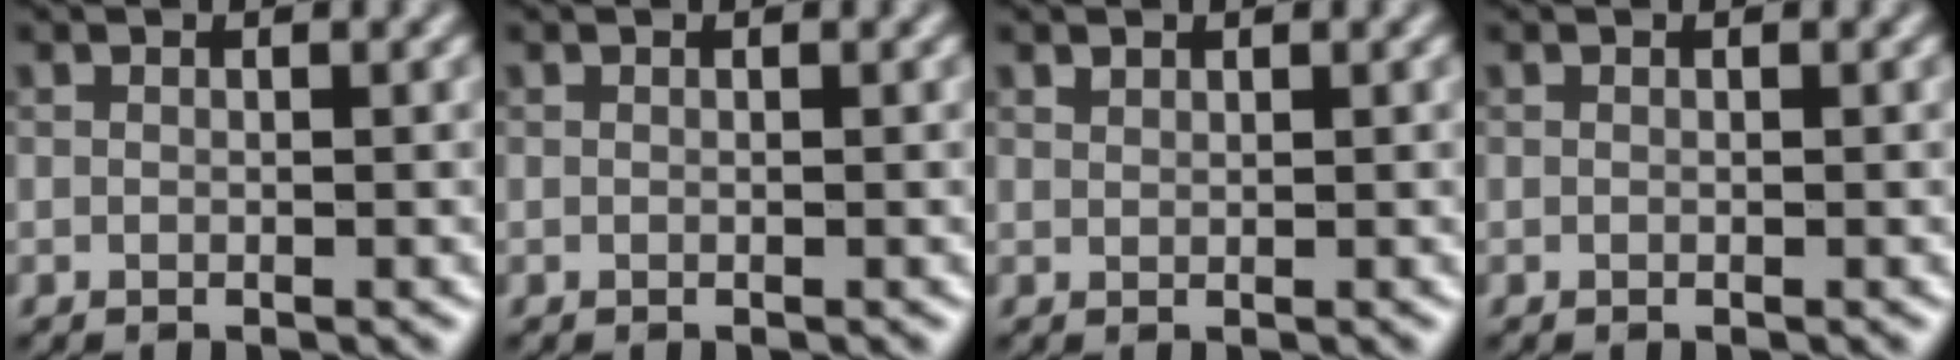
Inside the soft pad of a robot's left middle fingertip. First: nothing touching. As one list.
[{"total": 0.0}, {"total": 0.5, "force": [0.5, 0.1, 0.0], "torque": [-0.003, 0.001, 0.012]}, {"total": 0.0}]